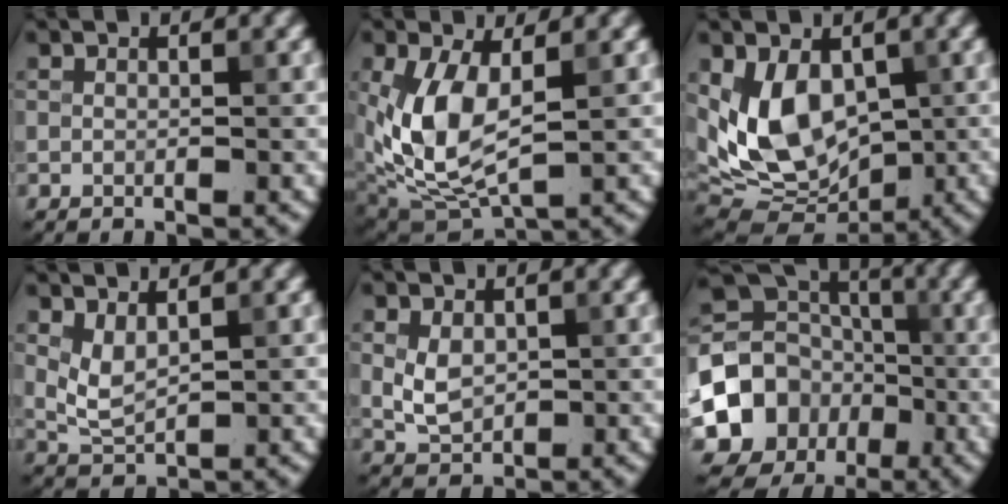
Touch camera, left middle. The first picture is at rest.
{"total": 7.6, "force": [0.3, 4.1, 6.3], "torque": [-0.150, -0.007, 0.010]}
{"total": 8.7, "force": [0.8, 5.7, 6.5], "torque": [-0.127, -0.012, 0.020]}
{"total": 2.3, "force": [1.1, 0.9, 1.7], "torque": [-0.042, -0.005, 0.028]}
{"total": 2.7, "force": [0.3, 1.9, 1.9], "torque": [-0.042, -0.003, 0.011]}
{"total": 9.7, "force": [-2.8, 8.4, 4.1], "torque": [-0.079, -0.007, -0.056]}